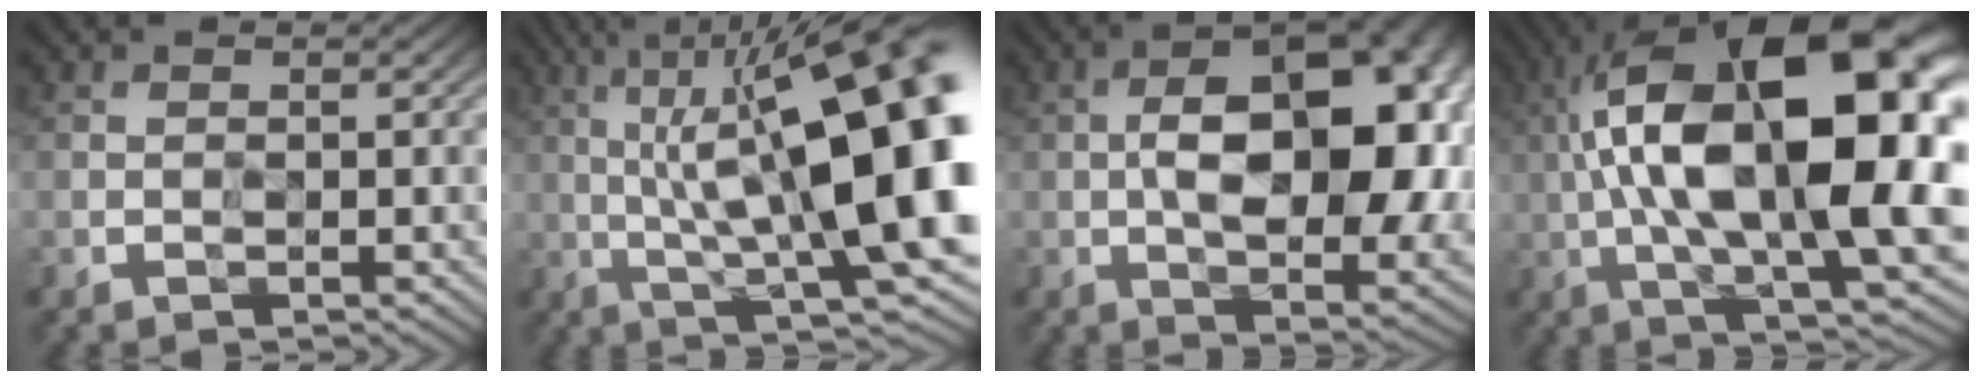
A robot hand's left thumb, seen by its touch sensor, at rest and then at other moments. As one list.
[{"total": 19.3, "force": [1.4, 6.1, 18.3], "torque": [-0.271, 0.042, 0.019]}, {"total": 17.8, "force": [-0.3, 10.0, 14.7], "torque": [-0.164, 0.015, -0.012]}, {"total": 20.9, "force": [1.8, 7.9, 19.3], "torque": [-0.347, 0.036, 0.024]}]